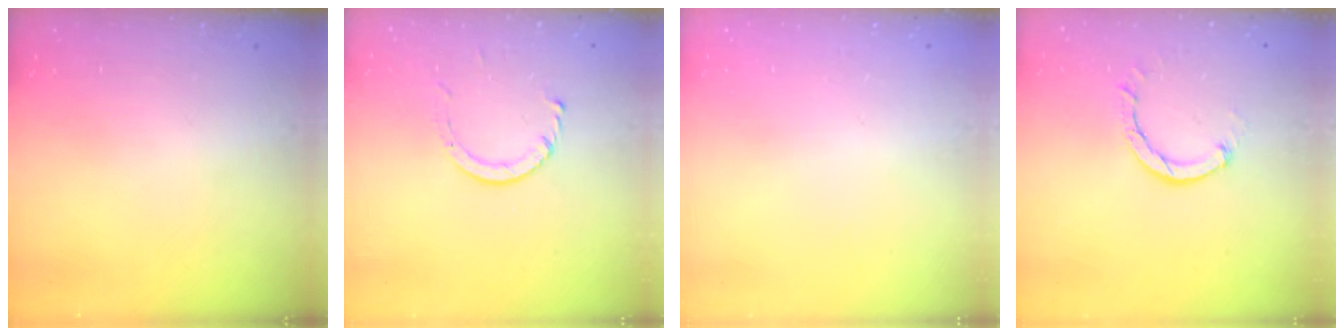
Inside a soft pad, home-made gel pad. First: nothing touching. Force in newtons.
{"total": 3.3, "press": 3.3, "slide": 0.4}
{"total": 2.6, "press": 2.6, "slide": 0.2}
{"total": 3.5, "press": 3.5, "slide": 0.3}